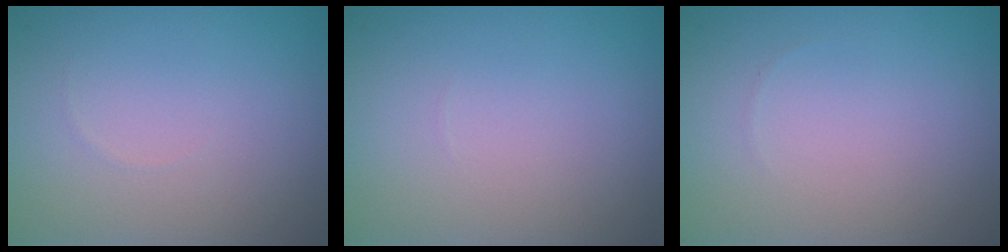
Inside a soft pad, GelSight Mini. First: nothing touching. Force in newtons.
{"total": 0.0}
{"total": 0.0}